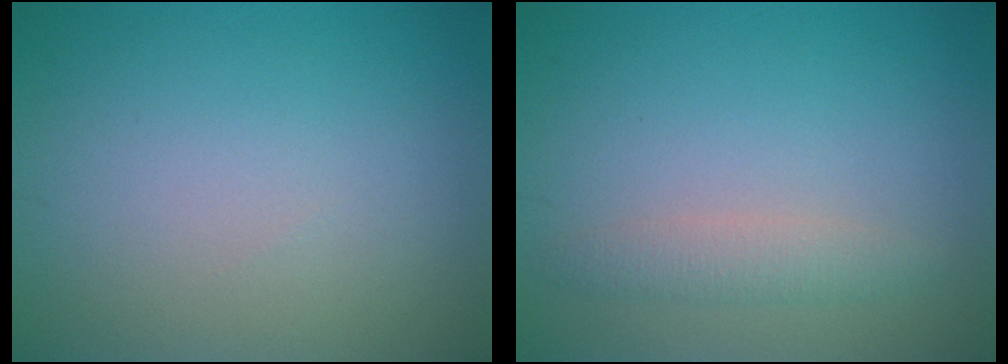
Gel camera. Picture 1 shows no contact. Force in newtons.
{"total": 1.9, "press": 1.9, "slide": 0.0}